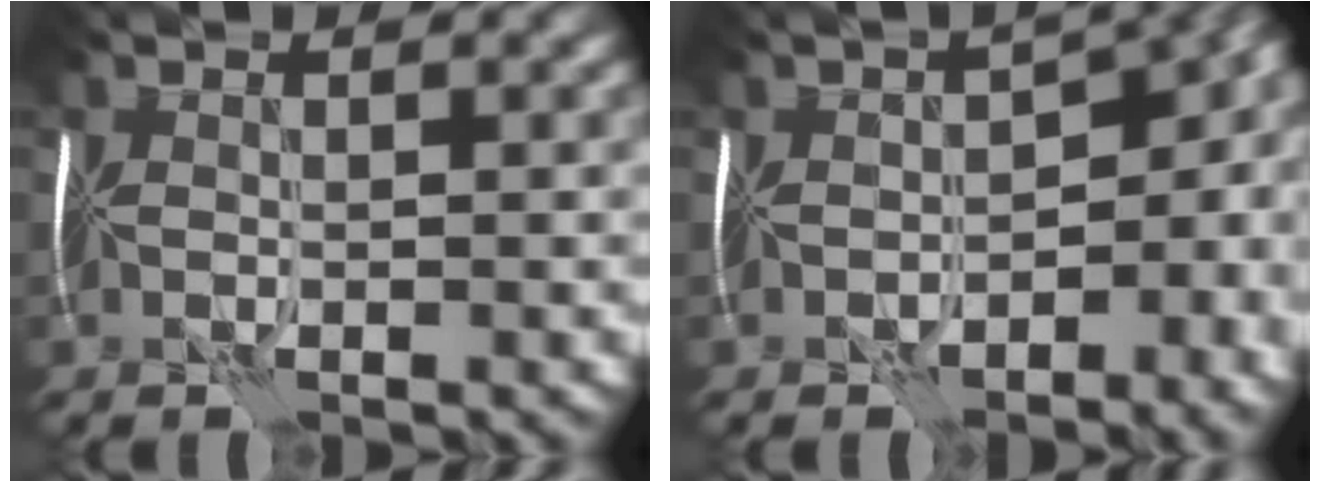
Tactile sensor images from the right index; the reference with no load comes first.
{"total": 12.8, "force": [-2.9, 7.5, 10.0], "torque": [-0.086, -0.022, -0.015]}